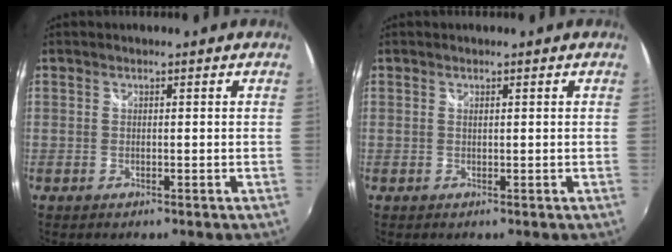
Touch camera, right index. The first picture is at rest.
{"total": 1.0, "force": [0.6, 0.3, 0.7], "torque": [-0.010, 0.001, 0.011]}